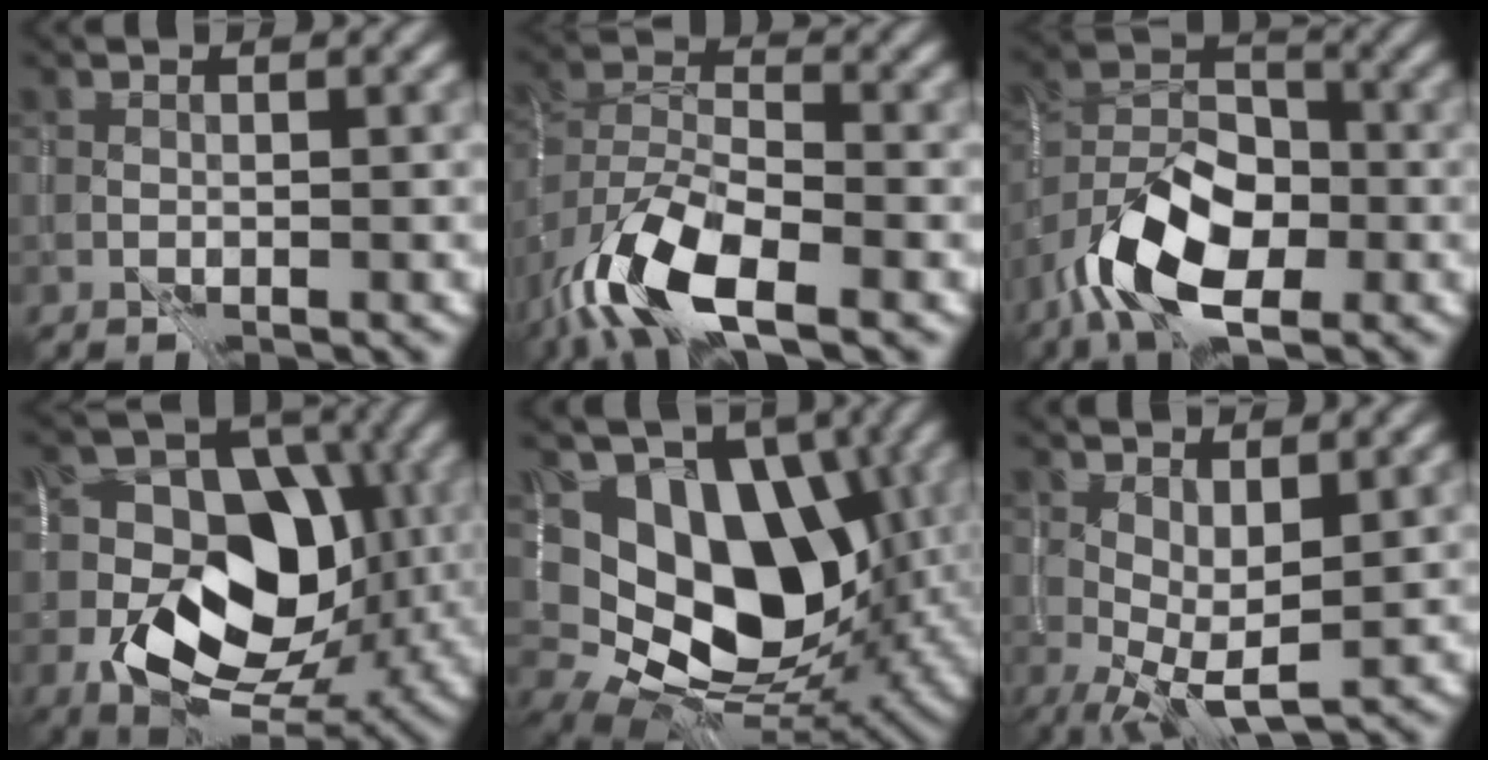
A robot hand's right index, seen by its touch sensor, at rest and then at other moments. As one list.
[{"total": 9.3, "force": [-5.4, 3.4, 6.7], "torque": [-0.127, -0.003, -0.108]}, {"total": 8.5, "force": [-4.1, 4.3, 6.0], "torque": [-0.109, 0.007, -0.082]}, {"total": 10.6, "force": [-1.7, 7.4, 7.3], "torque": [-0.110, -0.002, -0.034]}, {"total": 12.1, "force": [2.3, 8.3, 8.6], "torque": [-0.125, -0.018, 0.039]}, {"total": 4.1, "force": [0.5, 1.6, 3.7], "torque": [-0.074, -0.003, 0.014]}]